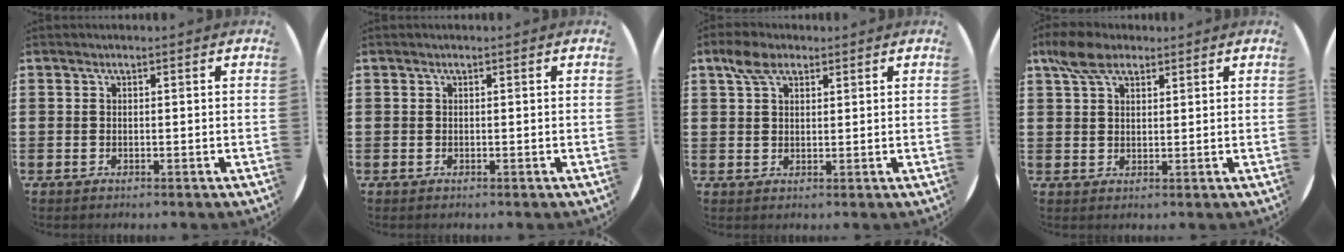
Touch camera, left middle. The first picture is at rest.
{"total": 0.0}
{"total": 3.8, "force": [2.6, 2.0, 2.0], "torque": [-0.037, 0.006, 0.045]}
{"total": 5.3, "force": [3.7, 2.6, 2.8], "torque": [-0.056, 0.002, 0.067]}